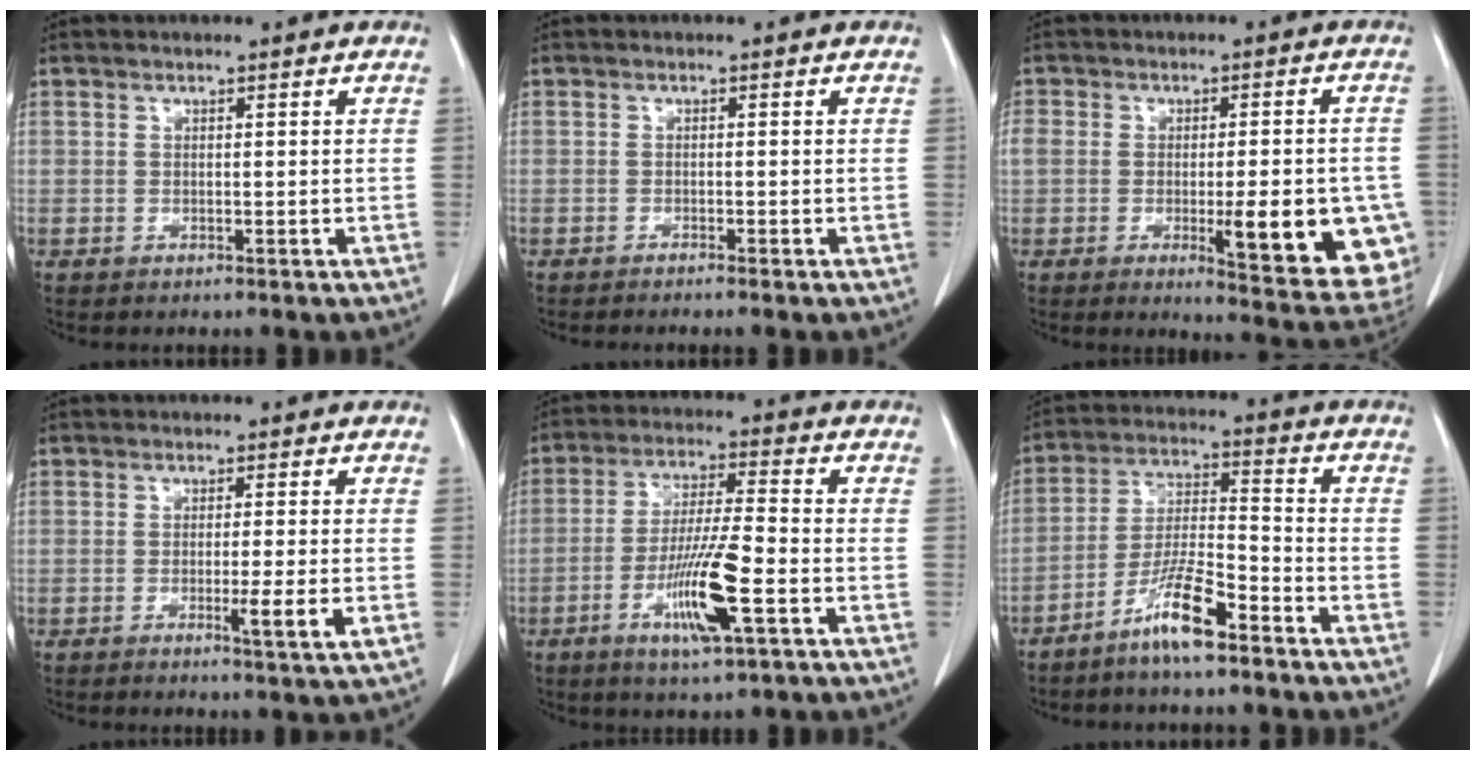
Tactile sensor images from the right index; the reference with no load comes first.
{"total": 1.9, "force": [-1.6, -0.4, 0.9], "torque": [-0.013, 0.003, -0.022]}
{"total": 18.4, "force": [-4.6, 6.9, 16.4], "torque": [-0.205, 0.013, -0.037]}
{"total": 4.3, "force": [-1.1, -0.5, 4.1], "torque": [-0.062, -0.010, -0.015]}
{"total": 11.1, "force": [-4.1, 0.7, 10.3], "torque": [-0.194, -0.012, -0.073]}
{"total": 9.1, "force": [-6.2, 0.9, 6.5], "torque": [-0.133, -0.011, -0.124]}